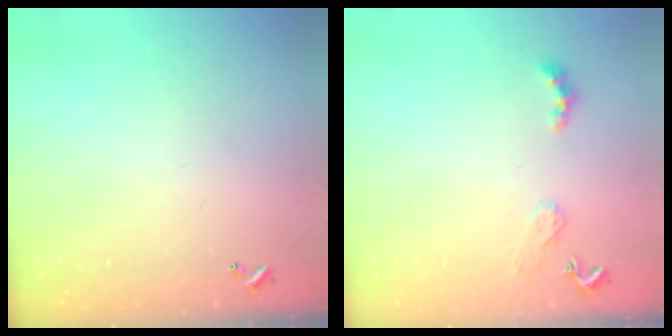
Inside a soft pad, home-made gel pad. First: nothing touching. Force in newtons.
{"total": 2.4, "press": 2.3, "slide": 0.5}